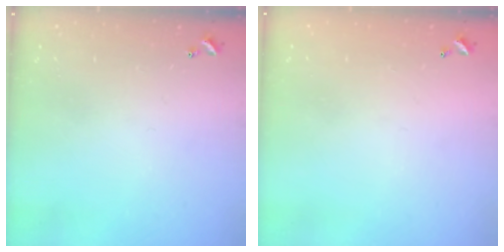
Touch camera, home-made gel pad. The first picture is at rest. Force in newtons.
{"total": 2.6, "press": 2.6, "slide": 0.0}